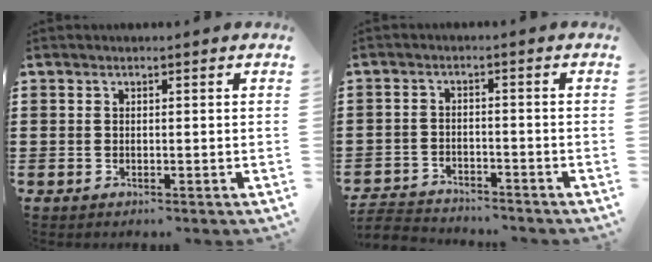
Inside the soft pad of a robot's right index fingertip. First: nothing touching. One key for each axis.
{"total": 3.5, "fx": -3.5, "fy": 0.4, "fz": 0.0, "tx": -0.012, "ty": -0.002, "tz": -0.078}